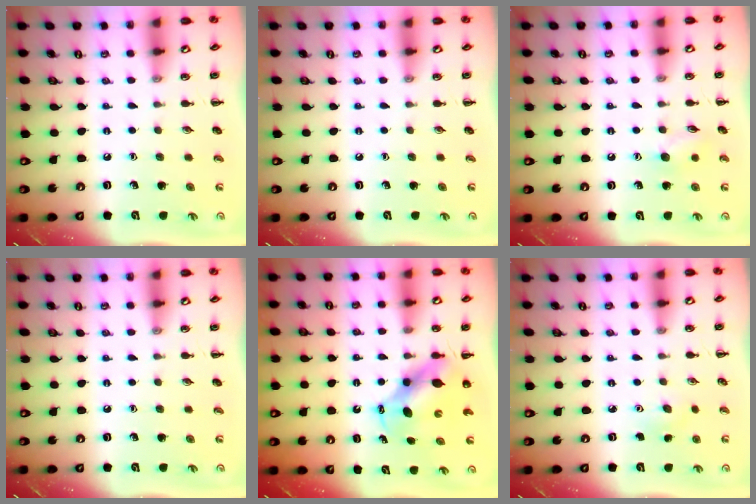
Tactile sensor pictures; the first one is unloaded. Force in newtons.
{"total": 0.0}
{"total": 7.1, "press": 7.0, "slide": 1.1}
{"total": 0.0}
{"total": 5.9, "press": 5.8, "slide": 1.1}
{"total": 3.0, "press": 2.8, "slide": 0.8}